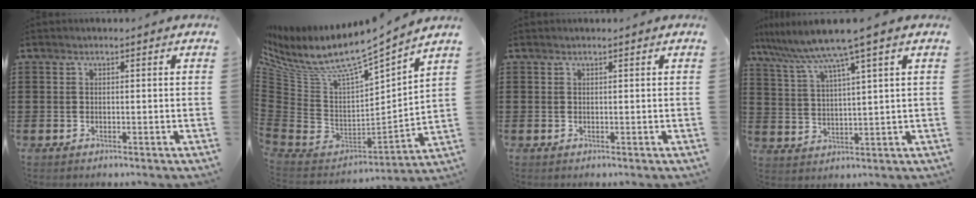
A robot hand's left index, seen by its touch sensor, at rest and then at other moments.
{"total": 7.6, "force": [5.7, 1.8, 4.7], "torque": [-0.121, -0.057, 0.088]}
{"total": 0.0}
{"total": 6.9, "force": [5.3, -0.9, 4.3], "torque": [-0.103, -0.033, 0.086]}